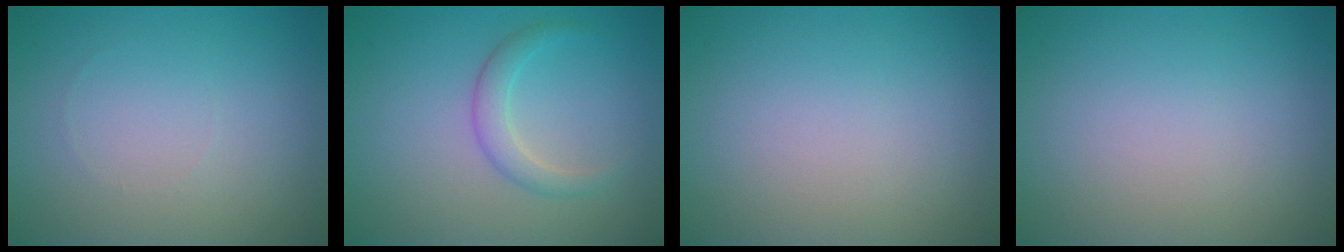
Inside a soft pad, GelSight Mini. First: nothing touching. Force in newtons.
{"total": 2.0, "press": 2.0, "slide": 0.0}
{"total": 0.0}
{"total": 0.0}